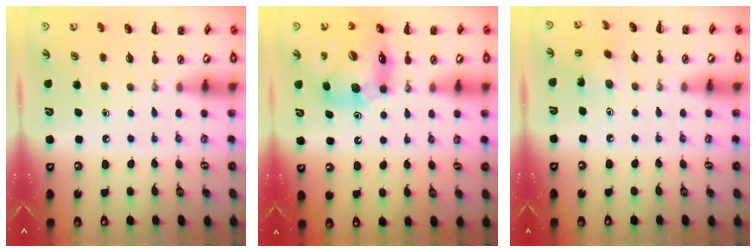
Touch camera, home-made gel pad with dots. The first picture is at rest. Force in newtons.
{"total": 13.8, "press": 13.2, "slide": 4.0}
{"total": 2.1, "press": 2.0, "slide": 0.8}